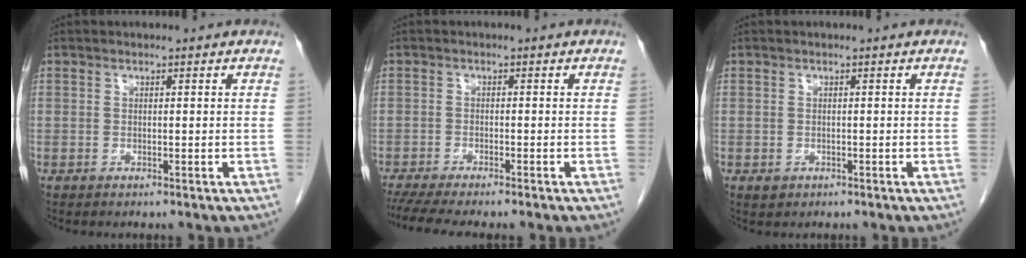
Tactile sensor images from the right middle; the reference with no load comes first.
{"total": 7.3, "force": [-6.2, 0.0, 3.9], "torque": [-0.053, -0.015, -0.100]}
{"total": 1.0, "force": [-0.4, 0.8, 0.4], "torque": [-0.008, 0.001, 0.000]}